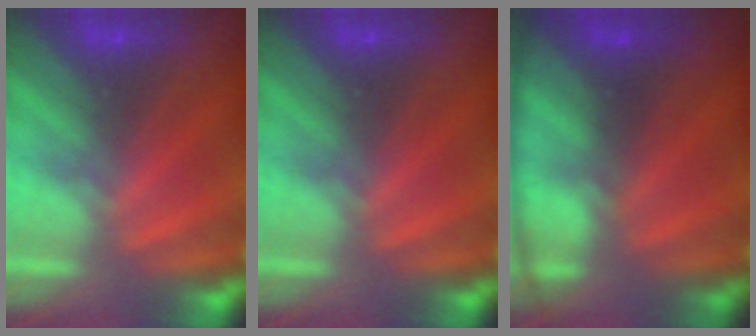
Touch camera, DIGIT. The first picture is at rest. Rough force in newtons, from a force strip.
{"total": 0.0}
{"total": 7.5}